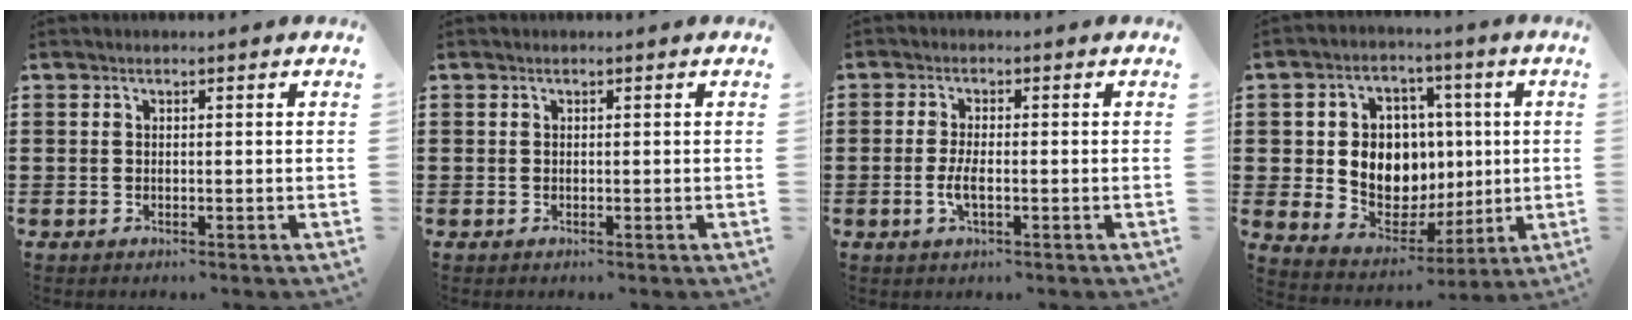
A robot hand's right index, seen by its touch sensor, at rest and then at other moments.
{"total": 0.0}
{"total": 3.1, "force": [-0.9, 0.7, 2.9], "torque": [-0.065, -0.007, -0.020]}
{"total": 9.3, "force": [1.5, 8.3, 4.1], "torque": [-0.091, 0.002, 0.035]}